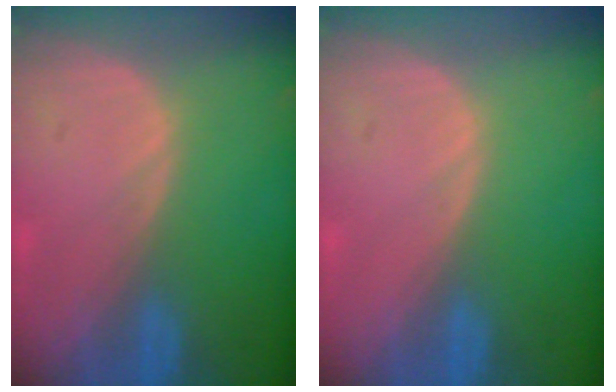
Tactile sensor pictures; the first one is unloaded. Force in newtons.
{"total": 0.0}